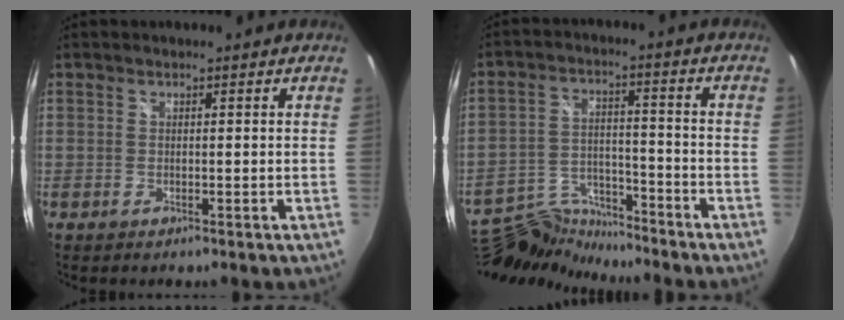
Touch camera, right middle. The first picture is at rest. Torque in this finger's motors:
{"motor_torque": [-0.94, -0.79, -0.42, -0.14]}